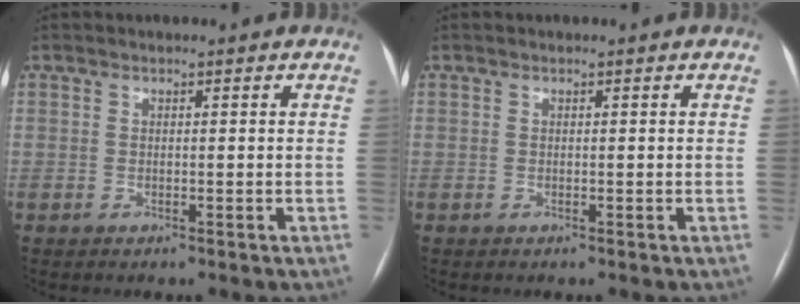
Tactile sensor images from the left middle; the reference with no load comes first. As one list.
[{"total": 0.0}]